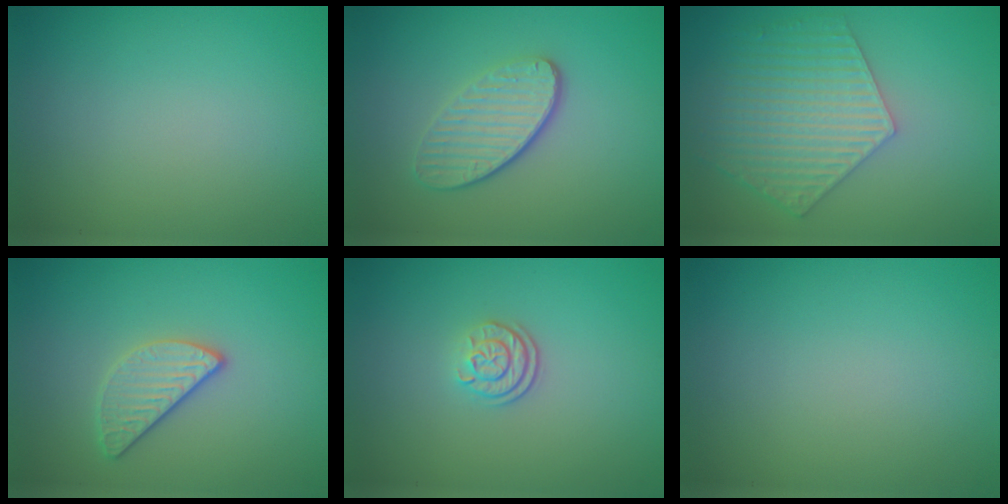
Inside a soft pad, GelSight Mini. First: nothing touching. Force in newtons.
{"total": 3.6, "press": 2.9, "slide": 2.1}
{"total": 6.4, "press": 4.9, "slide": 4.1}
{"total": 2.5, "press": 2.4, "slide": 0.8}
{"total": 2.3, "press": 1.7, "slide": 1.5}
{"total": 0.0}